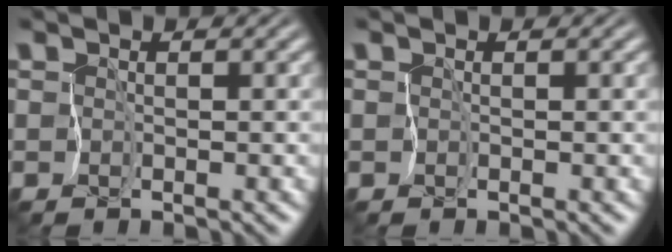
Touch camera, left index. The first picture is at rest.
{"total": 0.0}